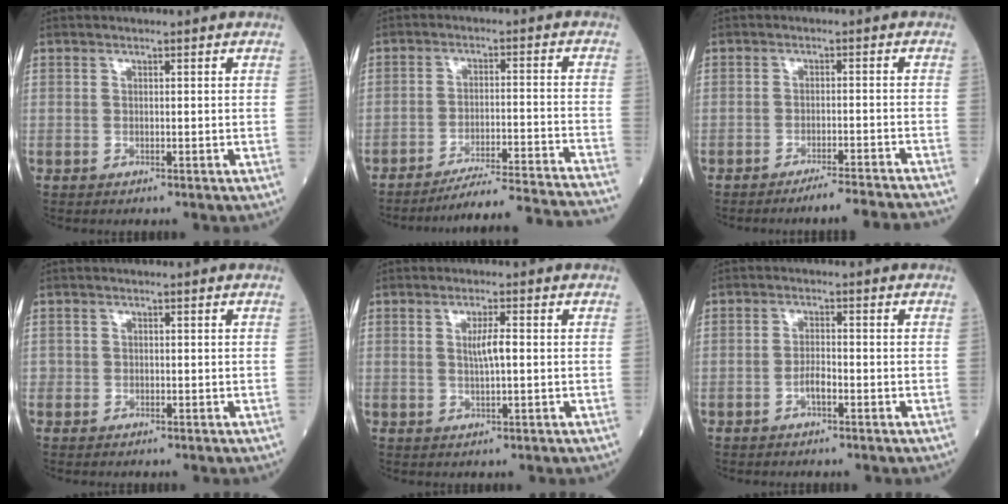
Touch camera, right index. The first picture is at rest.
{"total": 20.6, "force": [-19.5, -2.4, 6.1], "torque": [-0.042, -0.028, -0.263]}
{"total": 9.5, "force": [-9.0, -1.4, 2.9], "torque": [-0.008, -0.016, -0.122]}
{"total": 0.7, "force": [-0.1, 0.7, 0.0], "torque": [0.005, 0.005, -0.004]}
{"total": 2.9, "force": [0.3, 0.2, 2.9], "torque": [-0.054, -0.001, 0.005]}
{"total": 2.1, "force": [-1.0, 0.6, 1.7], "torque": [-0.028, 0.004, -0.018]}